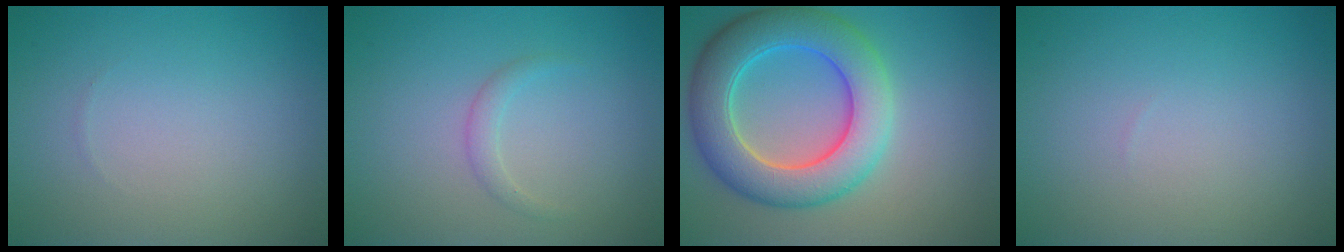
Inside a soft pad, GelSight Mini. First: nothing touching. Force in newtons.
{"total": 1.2, "press": 1.1, "slide": 0.1}
{"total": 8.4, "press": 8.4, "slide": 0.3}
{"total": 0.0}